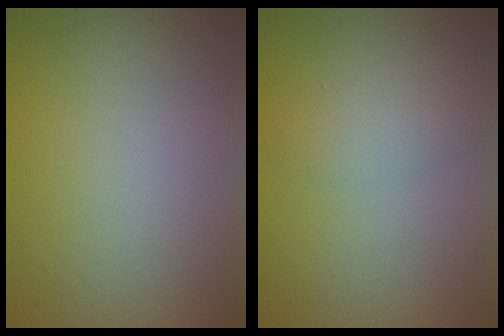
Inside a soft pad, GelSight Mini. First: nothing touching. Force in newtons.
{"total": 2.4, "press": 2.4, "slide": 0.1}